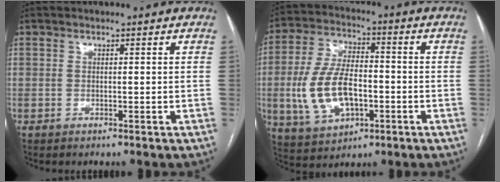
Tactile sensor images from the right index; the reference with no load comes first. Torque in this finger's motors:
{"motor_torque": [1.13, -0.82, 0.41, 0.21]}